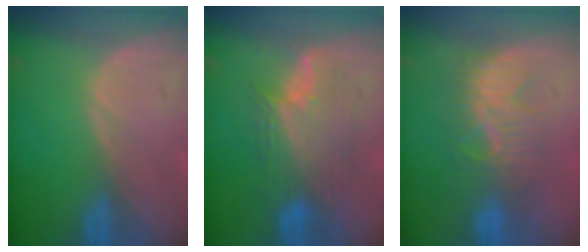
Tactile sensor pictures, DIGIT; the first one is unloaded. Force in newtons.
{"total": 7.8, "press": 7.8, "slide": 0.2}
{"total": 8.0, "press": 7.8, "slide": 2.0}